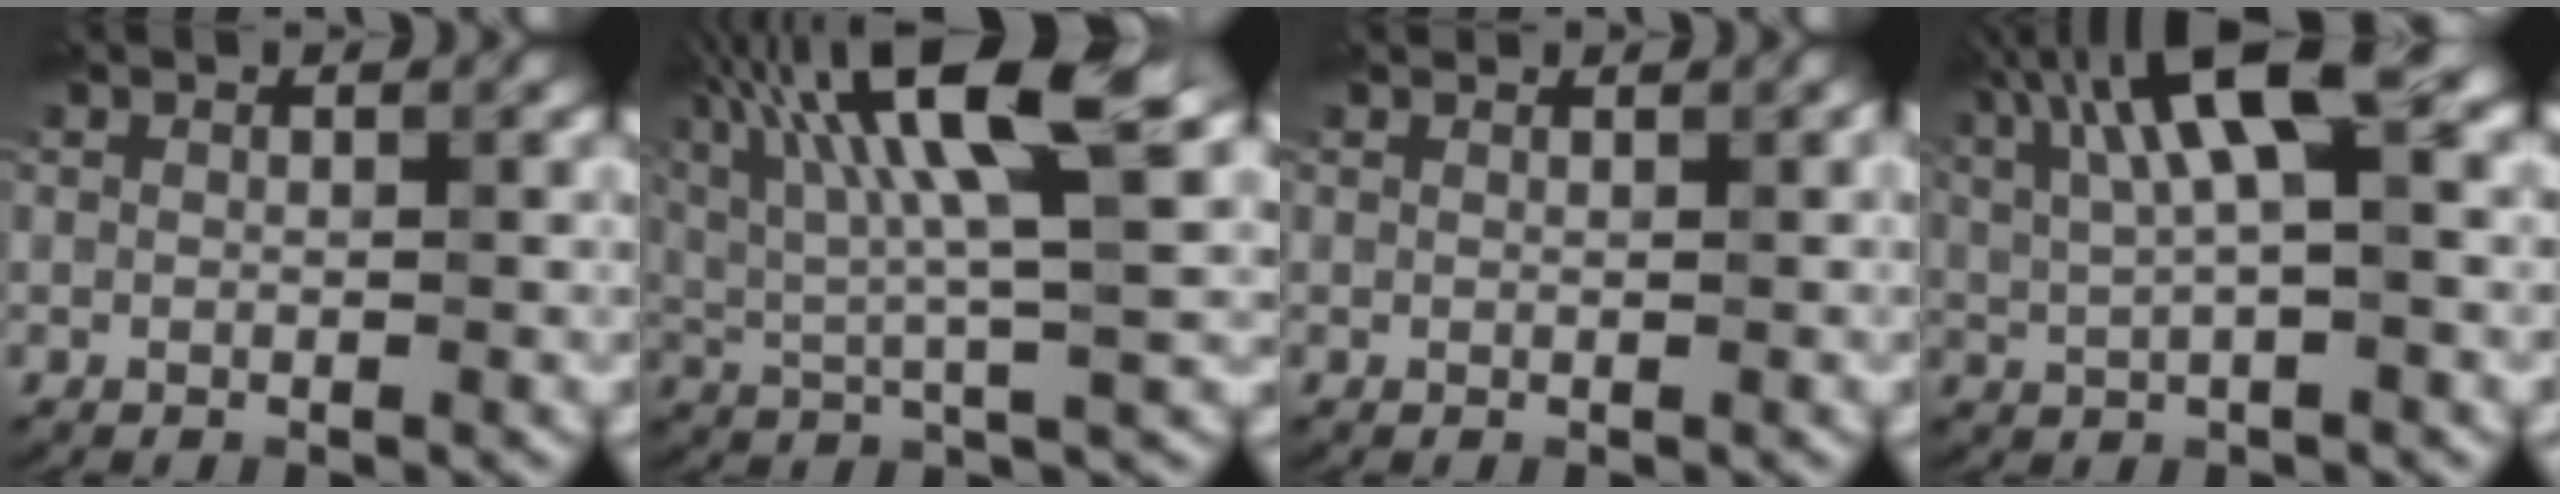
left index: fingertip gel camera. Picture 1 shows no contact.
{"total": 12.3, "force": [4.6, 3.0, 11.0], "torque": [-0.195, 0.021, 0.075]}
{"total": 1.2, "force": [1.2, 0.1, 0.3], "torque": [-0.009, -0.001, 0.014]}
{"total": 9.1, "force": [3.1, 2.5, 8.1], "torque": [-0.152, 0.021, 0.053]}